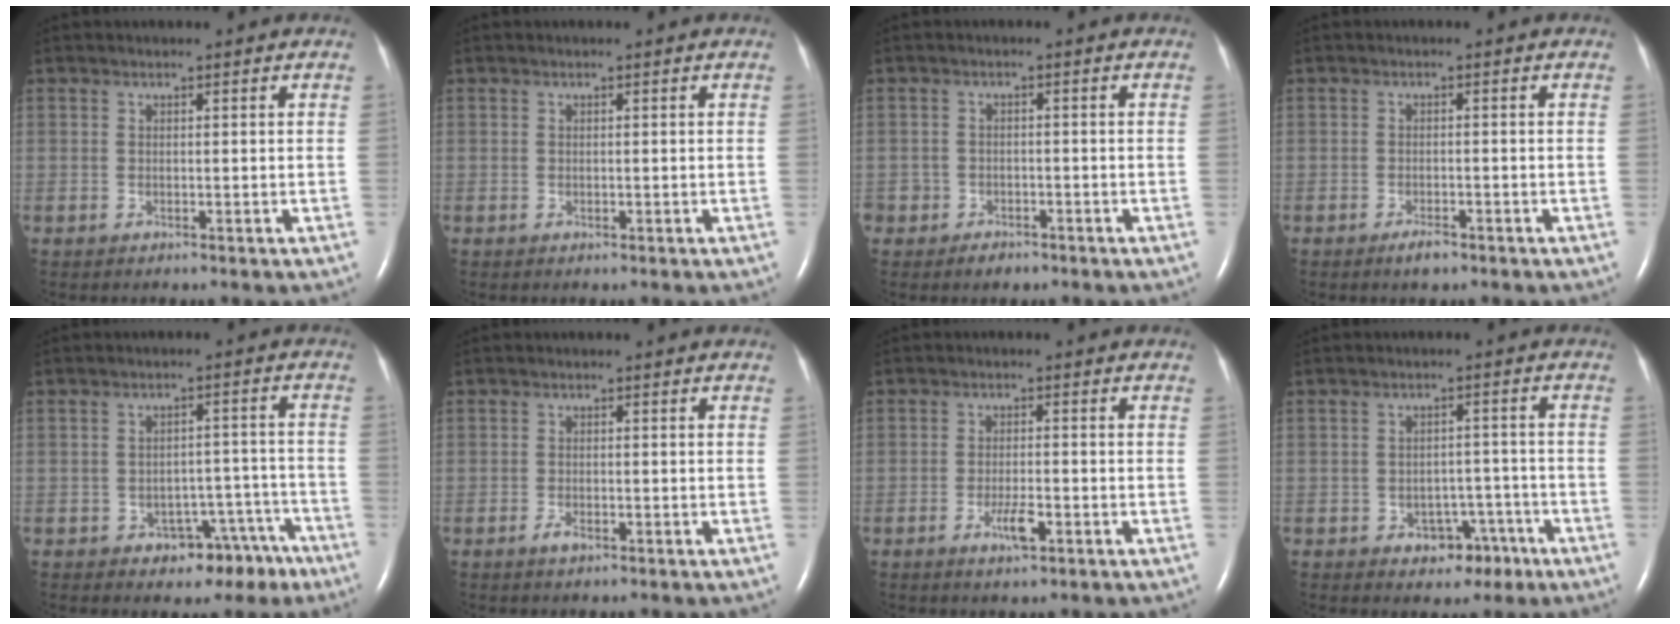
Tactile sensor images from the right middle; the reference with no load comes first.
{"total": 0.0}
{"total": 3.4, "force": [-2.3, 2.3, 0.6], "torque": [-0.008, 0.006, -0.036]}
{"total": 2.0, "force": [-1.5, 0.6, 1.2], "torque": [-0.028, -0.002, -0.023]}
{"total": 7.3, "force": [-4.9, 4.5, 2.9], "torque": [-0.017, 0.033, -0.060]}
{"total": 1.4, "force": [-0.9, 0.5, 1.0], "torque": [-0.025, -0.002, -0.014]}
{"total": 3.4, "force": [-1.7, 0.7, 2.8], "torque": [-0.057, -0.002, -0.028]}
{"total": 5.1, "force": [-2.8, 3.5, 2.4], "torque": [-0.027, 0.018, -0.029]}